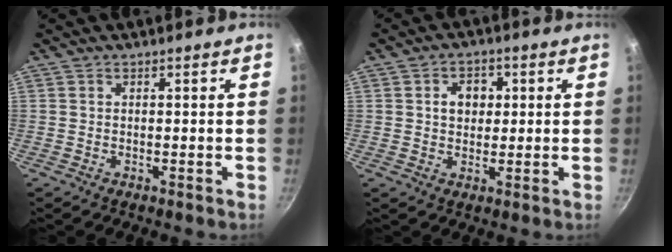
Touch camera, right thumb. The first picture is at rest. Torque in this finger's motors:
{"motor_torque": [-0.34, 0.44, 0.02, 0.08, 0.13]}